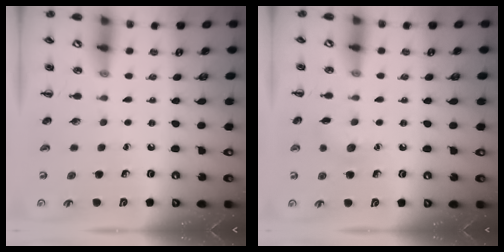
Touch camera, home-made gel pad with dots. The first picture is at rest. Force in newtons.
{"total": 6.6, "press": 6.3, "slide": 1.7}